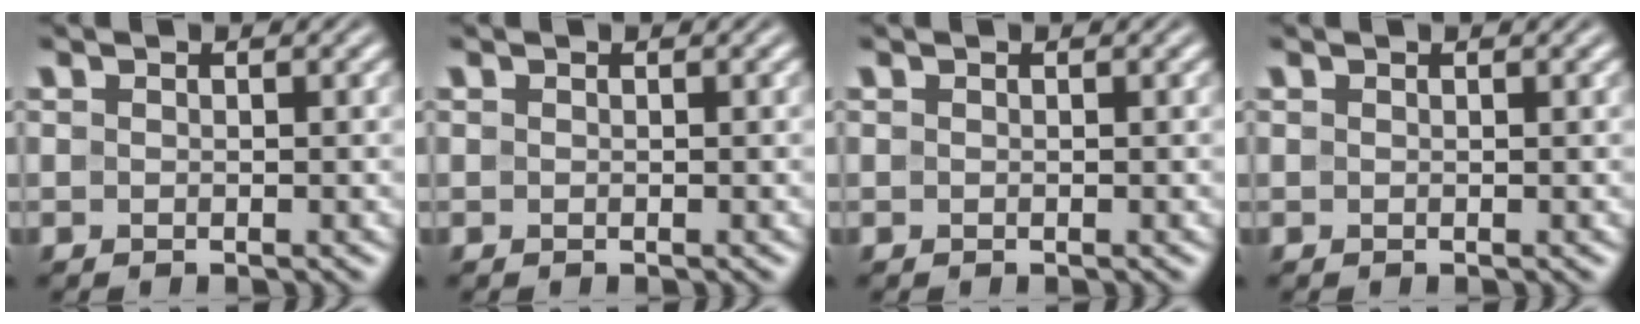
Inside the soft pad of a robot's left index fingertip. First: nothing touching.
{"total": 0.0}
{"total": 0.0}
{"total": 0.5, "force": [0.4, 0.1, 0.3], "torque": [-0.001, 0.005, 0.006]}